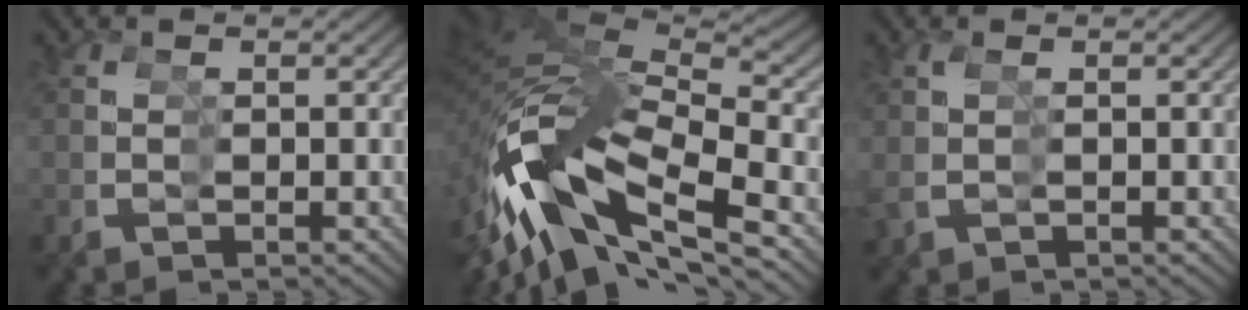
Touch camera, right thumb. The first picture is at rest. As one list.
[{"total": 10.0, "force": [0.2, 4.9, 8.7], "torque": [-0.205, 0.014, 0.002]}, {"total": 0.0}]